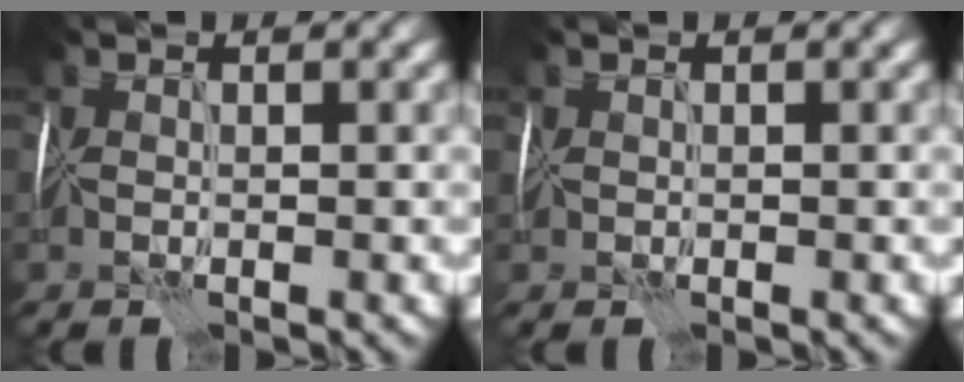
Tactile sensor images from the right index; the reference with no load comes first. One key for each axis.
{"total": 0.5, "fx": -0.1, "fy": 0.5, "fz": -0.1, "tx": -0.001, "ty": 0.002, "tz": 0.000}